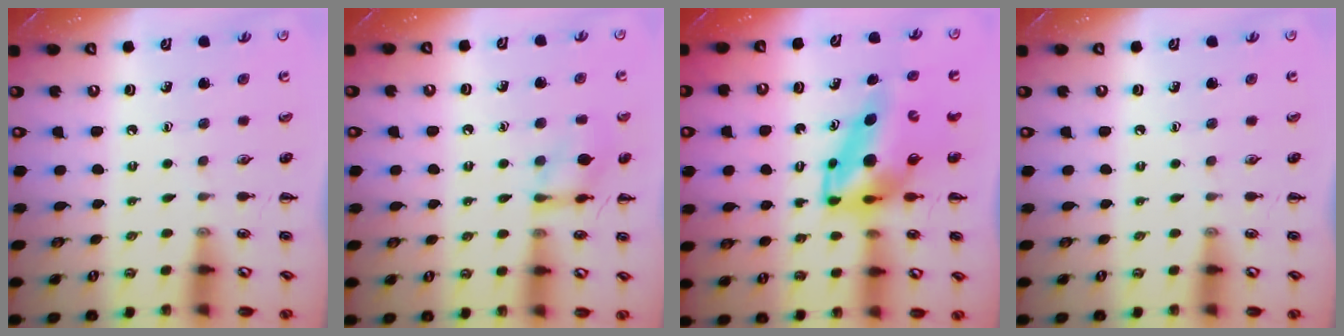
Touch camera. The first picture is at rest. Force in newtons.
{"total": 9.7, "press": 9.7, "slide": 0.5}
{"total": 8.0, "press": 7.6, "slide": 2.5}
{"total": 0.0}